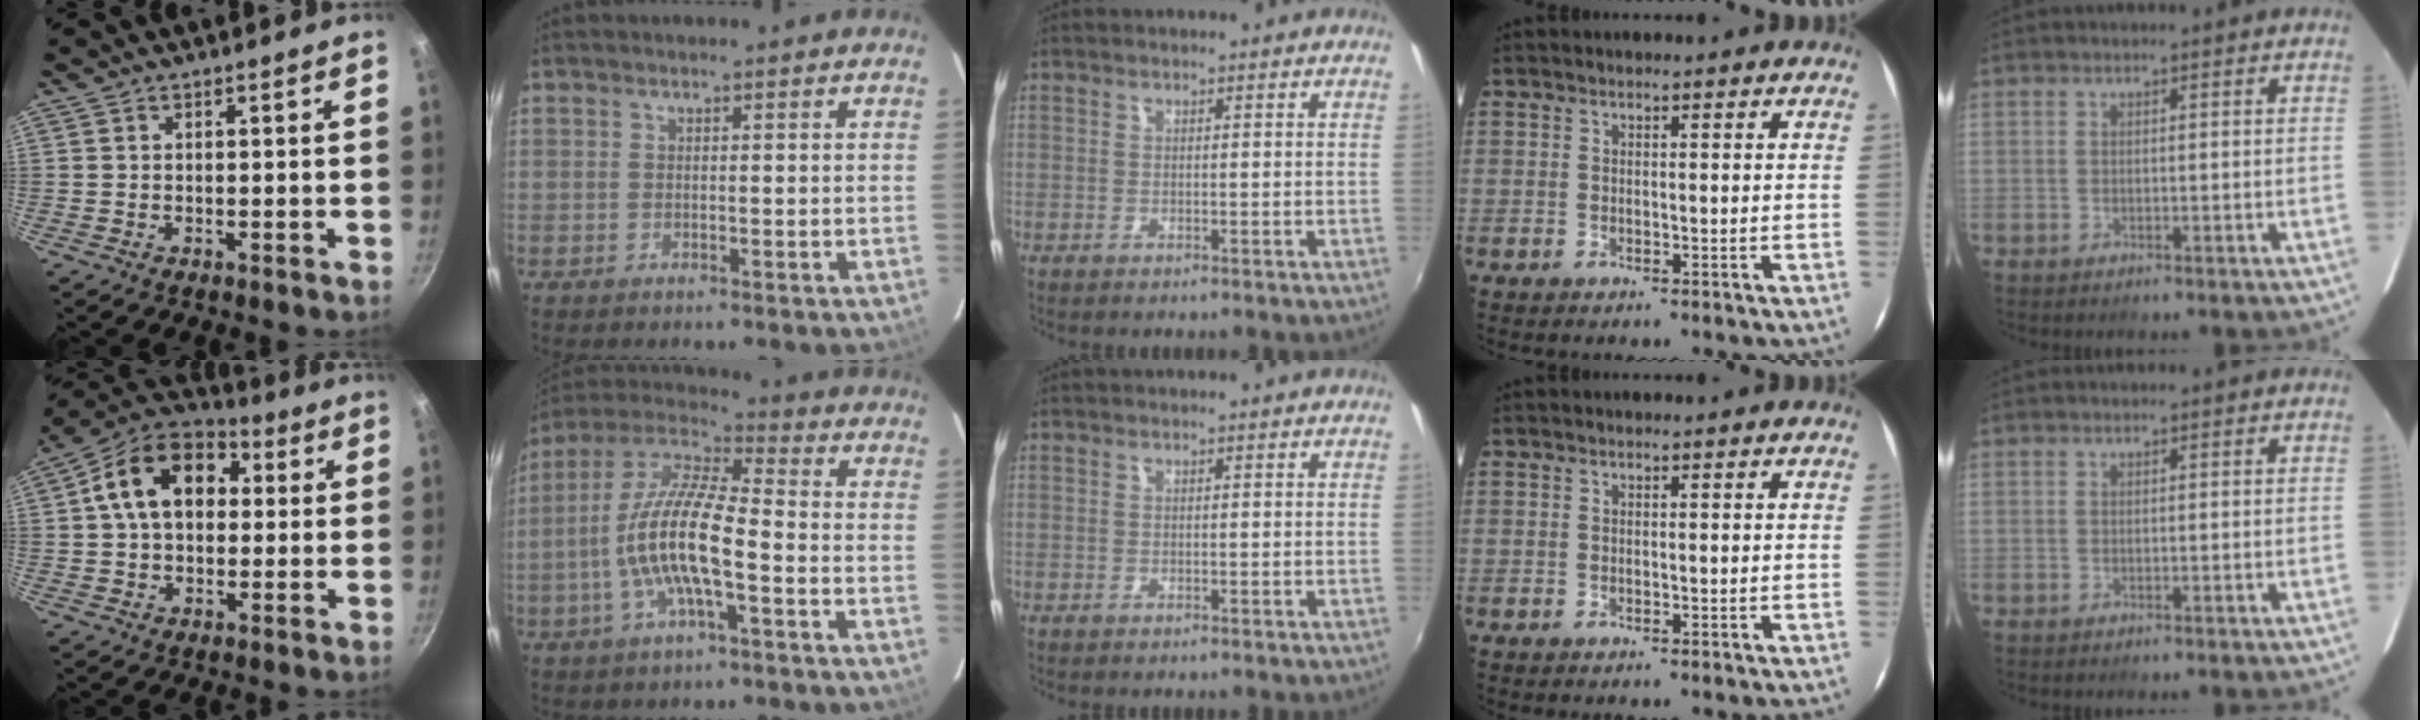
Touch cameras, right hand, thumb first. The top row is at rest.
{"thumb": {"total": 15.9, "force": [2.8, 11.2, 11.0], "torque": [-0.152, 0.031, 0.025]}, "index": {"total": 14.5, "force": [-3.9, 3.5, 13.5], "torque": [-0.263, -0.001, -0.080]}}